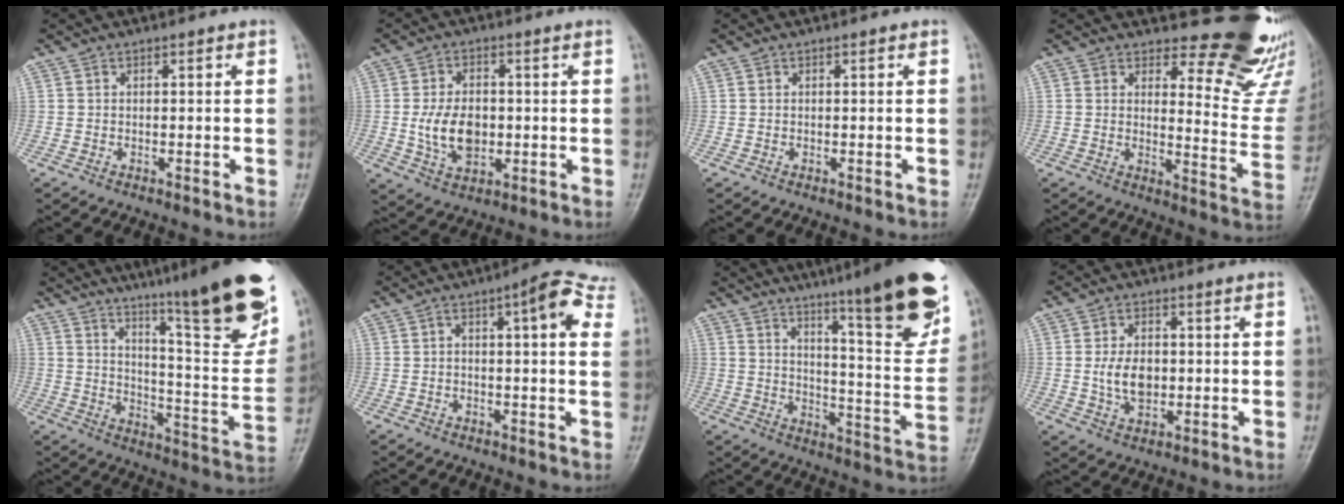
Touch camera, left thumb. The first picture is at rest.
{"total": 8.9, "force": [-0.4, 5.8, 6.8], "torque": [-0.111, -0.001, -0.002]}
{"total": 0.0}
{"total": 14.7, "force": [13.6, 4.2, 3.6], "torque": [-0.004, -0.159, 0.148]}
{"total": 26.7, "force": [18.1, 3.5, 19.3], "torque": [-0.253, -0.088, 0.260]}
{"total": 9.4, "force": [3.2, 2.4, 8.5], "torque": [-0.099, 0.011, 0.033]}
{"total": 23.5, "force": [15.1, 3.0, 17.8], "torque": [-0.218, -0.074, 0.217]}
{"total": 6.3, "force": [0.1, 3.9, 5.0], "torque": [-0.085, -0.001, 0.007]}